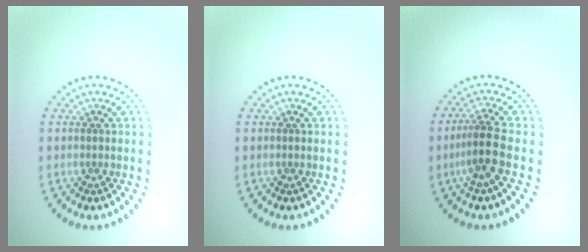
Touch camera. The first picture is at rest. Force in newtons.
{"total": 0.0}
{"total": 2.9, "press": 2.4, "slide": 1.7}